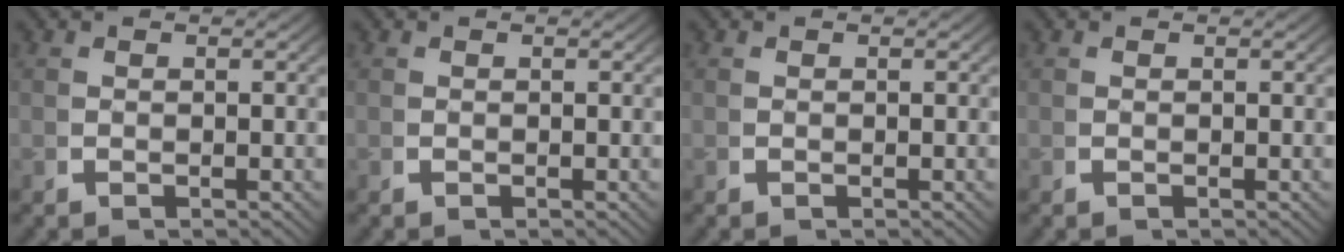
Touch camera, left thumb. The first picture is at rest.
{"total": 0.0}
{"total": 0.0}
{"total": 0.0}